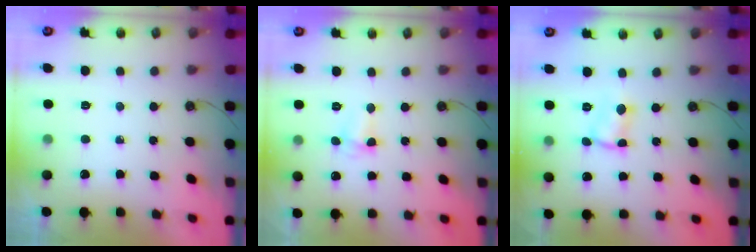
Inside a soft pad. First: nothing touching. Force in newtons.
{"total": 3.0, "press": 2.9, "slide": 0.6}
{"total": 2.0, "press": 2.0, "slide": 0.1}